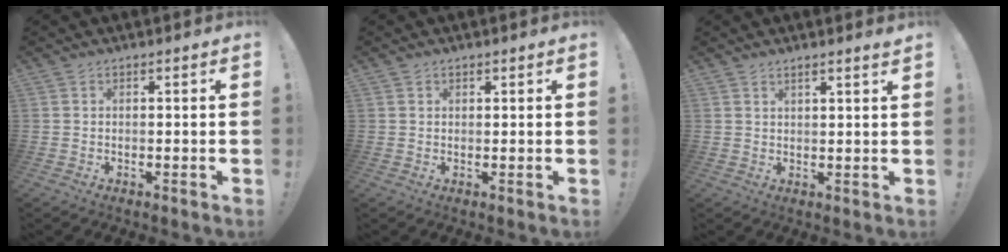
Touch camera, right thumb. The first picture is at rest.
{"total": 0.8, "force": [0.6, 0.5, 0.2], "torque": [0.001, -0.001, 0.010]}
{"total": 2.0, "force": [1.6, -0.2, 1.3], "torque": [-0.020, -0.005, 0.026]}